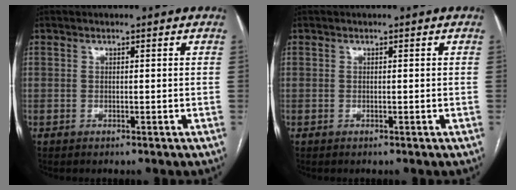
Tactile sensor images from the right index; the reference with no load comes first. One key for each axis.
{"total": 0.0}